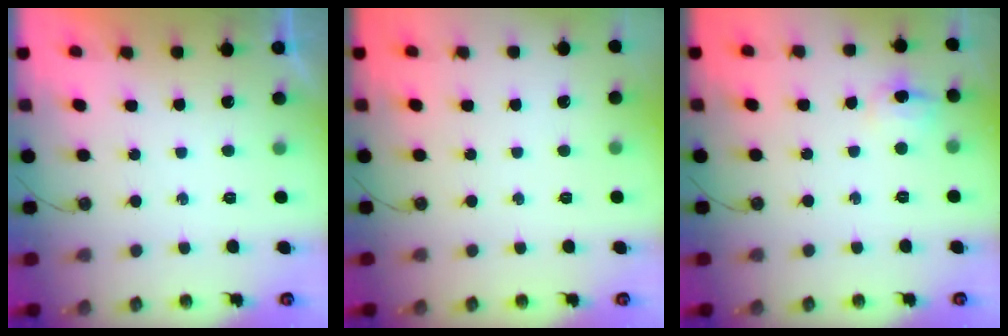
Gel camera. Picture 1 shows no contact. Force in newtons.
{"total": 0.0}
{"total": 7.2, "press": 7.2, "slide": 0.7}